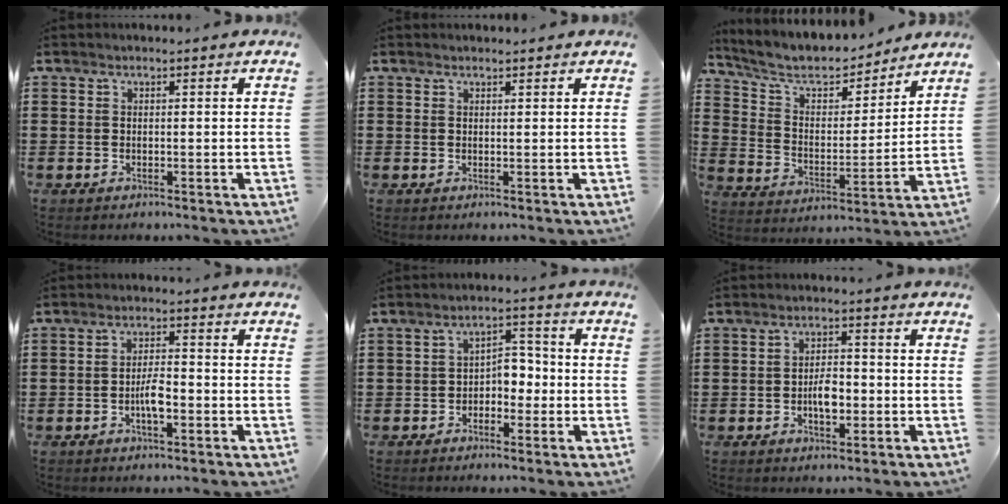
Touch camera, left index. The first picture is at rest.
{"total": 0.6, "force": [0.6, 0.1, 0.1], "torque": [-0.003, 0.000, 0.012]}
{"total": 7.2, "force": [6.0, 2.5, 2.9], "torque": [-0.085, -0.032, 0.102]}
{"total": 3.9, "force": [-1.2, 1.2, 3.5], "torque": [-0.069, 0.006, -0.025]}
{"total": 3.9, "force": [-1.7, 2.5, 2.4], "torque": [-0.051, 0.013, -0.037]}
{"total": 4.0, "force": [-0.9, 1.9, 3.4], "torque": [-0.055, 0.002, -0.020]}